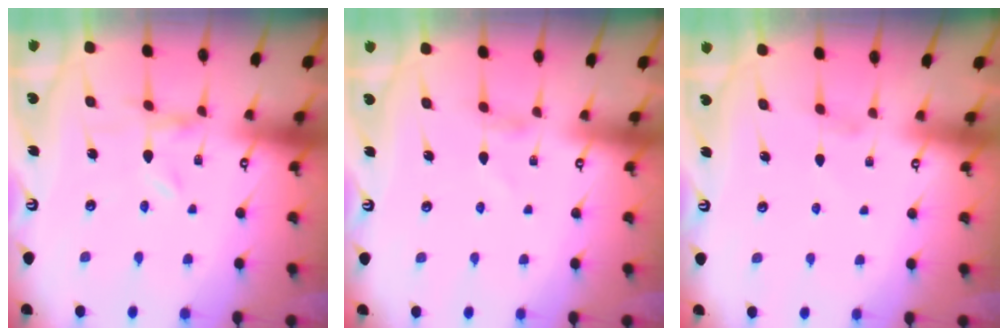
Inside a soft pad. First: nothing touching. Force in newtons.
{"total": 0.0}
{"total": 0.9, "press": 0.8, "slide": 0.4}